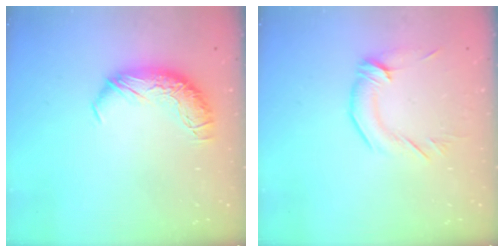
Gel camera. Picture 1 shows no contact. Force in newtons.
{"total": 0.9, "press": 0.7, "slide": 0.6}